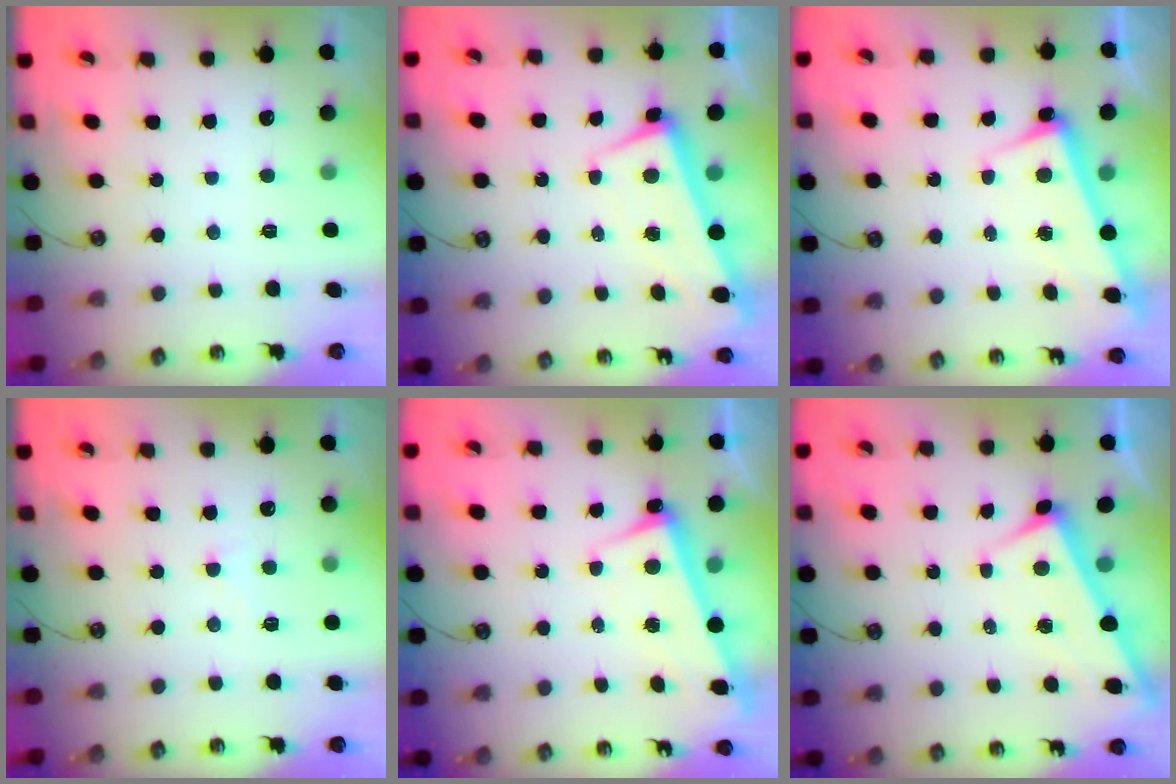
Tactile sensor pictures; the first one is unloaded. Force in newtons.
{"total": 1.8, "press": 0.8, "slide": 1.6}
{"total": 2.6, "press": 2.5, "slide": 0.7}
{"total": 1.8, "press": 1.7, "slide": 0.6}
{"total": 3.4, "press": 3.2, "slide": 1.0}
{"total": 2.9, "press": 2.9, "slide": 0.2}